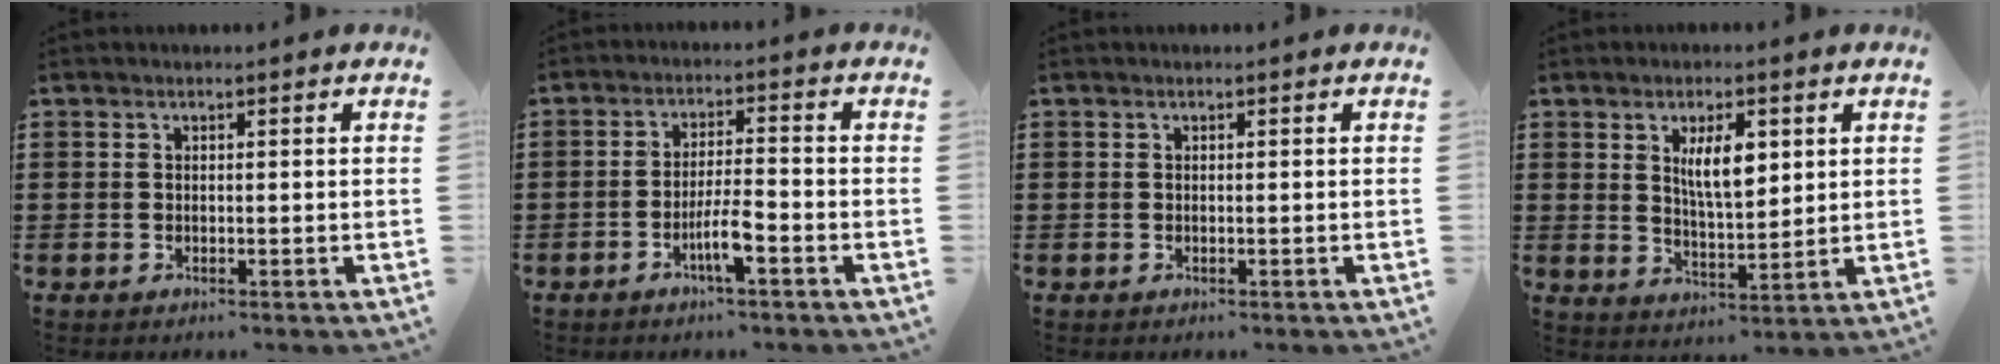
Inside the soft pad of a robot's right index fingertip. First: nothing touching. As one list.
[{"total": 4.9, "force": [-2.4, 0.6, 4.2], "torque": [-0.084, -0.005, -0.046]}, {"total": 0.0}, {"total": 6.5, "force": [2.2, 2.3, 5.6], "torque": [-0.109, 0.002, 0.036]}]